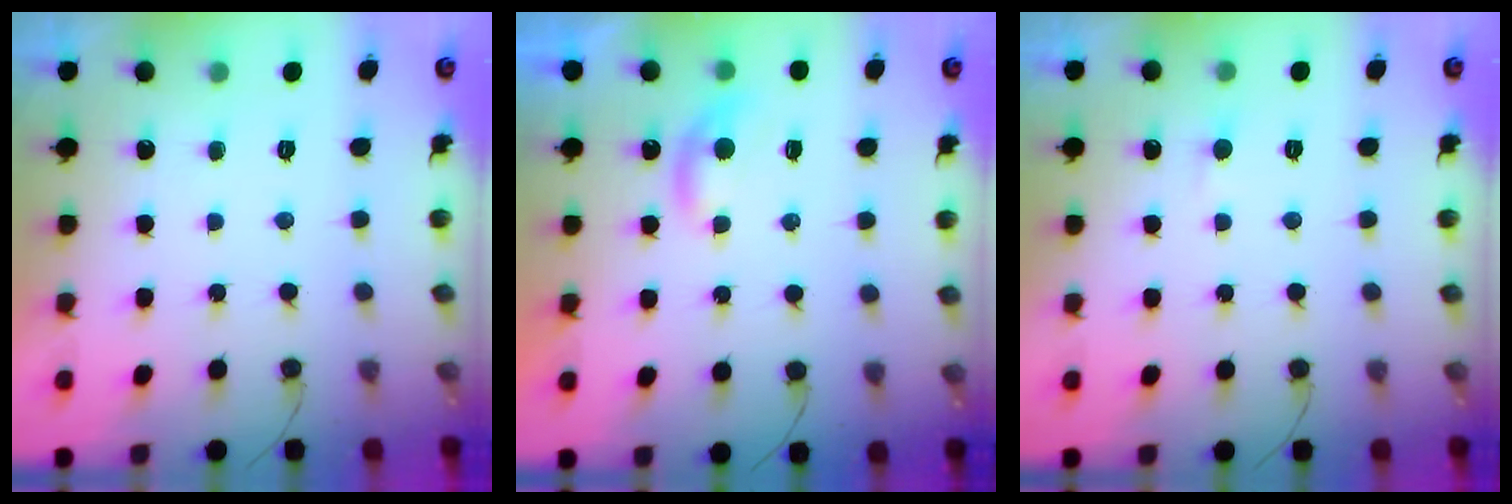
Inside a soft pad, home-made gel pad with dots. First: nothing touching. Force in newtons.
{"total": 5.6, "press": 5.6, "slide": 0.7}
{"total": 2.0, "press": 2.0, "slide": 0.2}